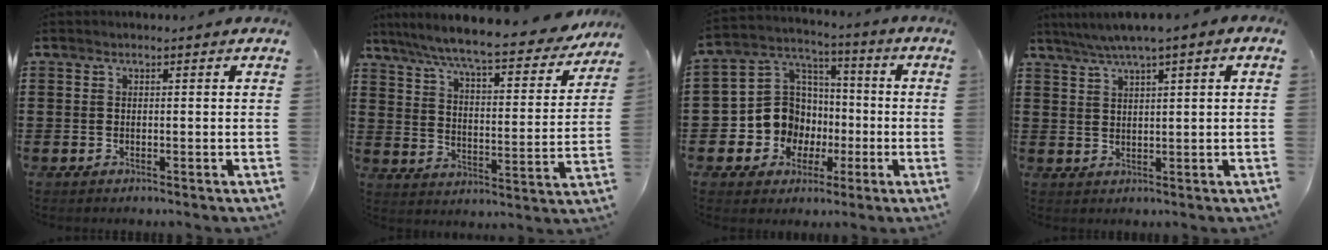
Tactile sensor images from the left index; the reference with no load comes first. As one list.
[{"total": 8.4, "force": [7.4, 0.1, 3.9], "torque": [-0.107, -0.045, 0.123]}, {"total": 10.4, "force": [-1.7, 9.8, 3.0], "torque": [-0.109, 0.008, -0.025]}, {"total": 2.9, "force": [1.8, -0.1, 2.3], "torque": [-0.046, 0.000, 0.032]}]